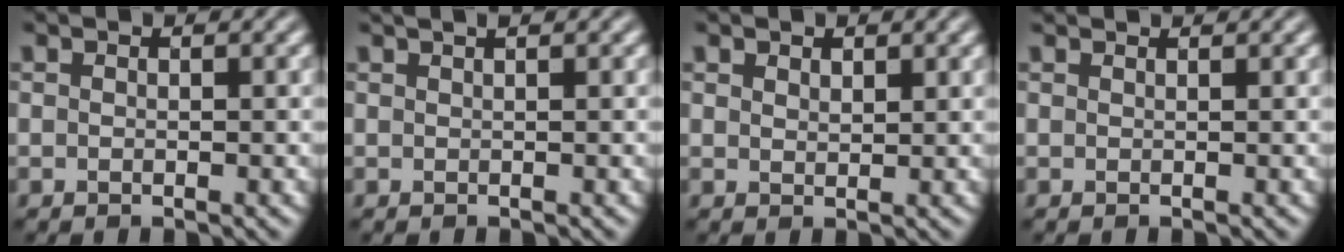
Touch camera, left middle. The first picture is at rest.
{"total": 1.0, "force": [0.8, 0.1, 0.5], "torque": [-0.002, -0.001, 0.009]}
{"total": 1.0, "force": [0.9, 0.5, 0.2], "torque": [-0.002, 0.000, 0.018]}
{"total": 1.1, "force": [1.1, -0.1, 0.0], "torque": [0.000, 0.001, 0.010]}